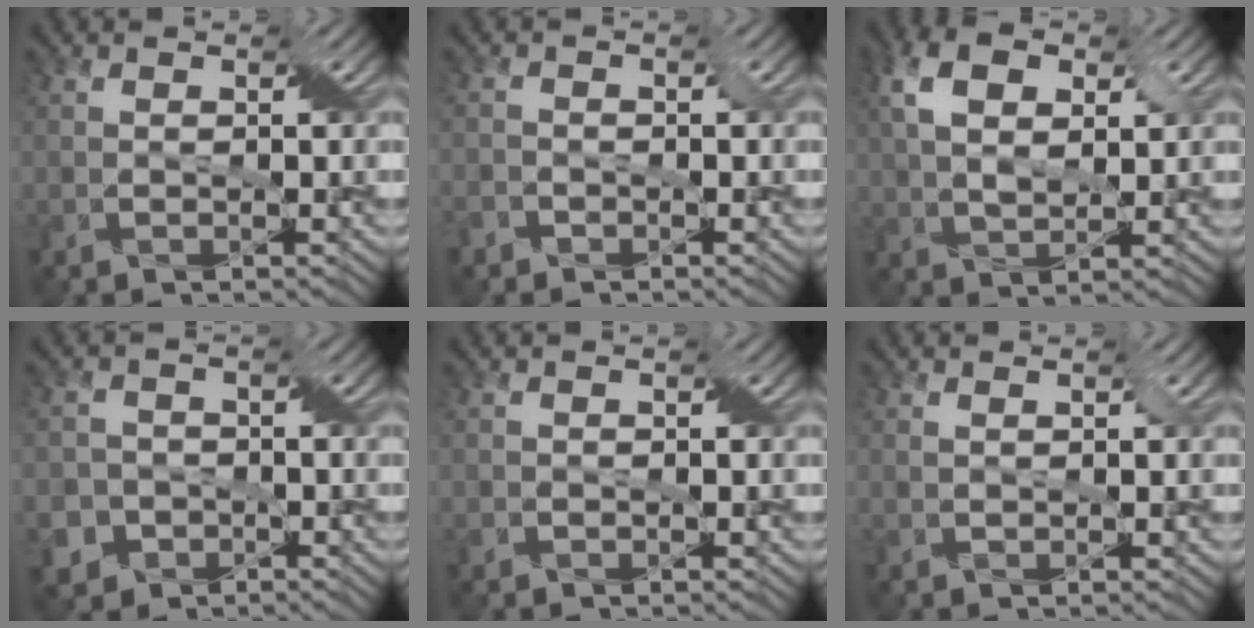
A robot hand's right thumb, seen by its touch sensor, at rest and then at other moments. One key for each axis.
{"total": 2.1, "fx": -1.5, "fy": 1.3, "fz": 0.6, "tx": -0.015, "ty": -0.002, "tz": -0.037}
{"total": 8.1, "fx": 3.0, "fy": 4.4, "fz": 6.1, "tx": -0.129, "ty": 0.011, "tz": 0.054}
{"total": 5.7, "fx": -2.7, "fy": 4.9, "fz": 1.1, "tx": -0.029, "ty": -0.008, "tz": -0.061}
{"total": 0.6, "fx": -0.3, "fy": 0.6, "fz": 0.0, "tx": -0.001, "ty": -0.002, "tz": -0.005}
{"total": 0.9, "fx": 0.4, "fy": 0.4, "fz": 0.7, "tx": -0.018, "ty": 0.001, "tz": 0.010}